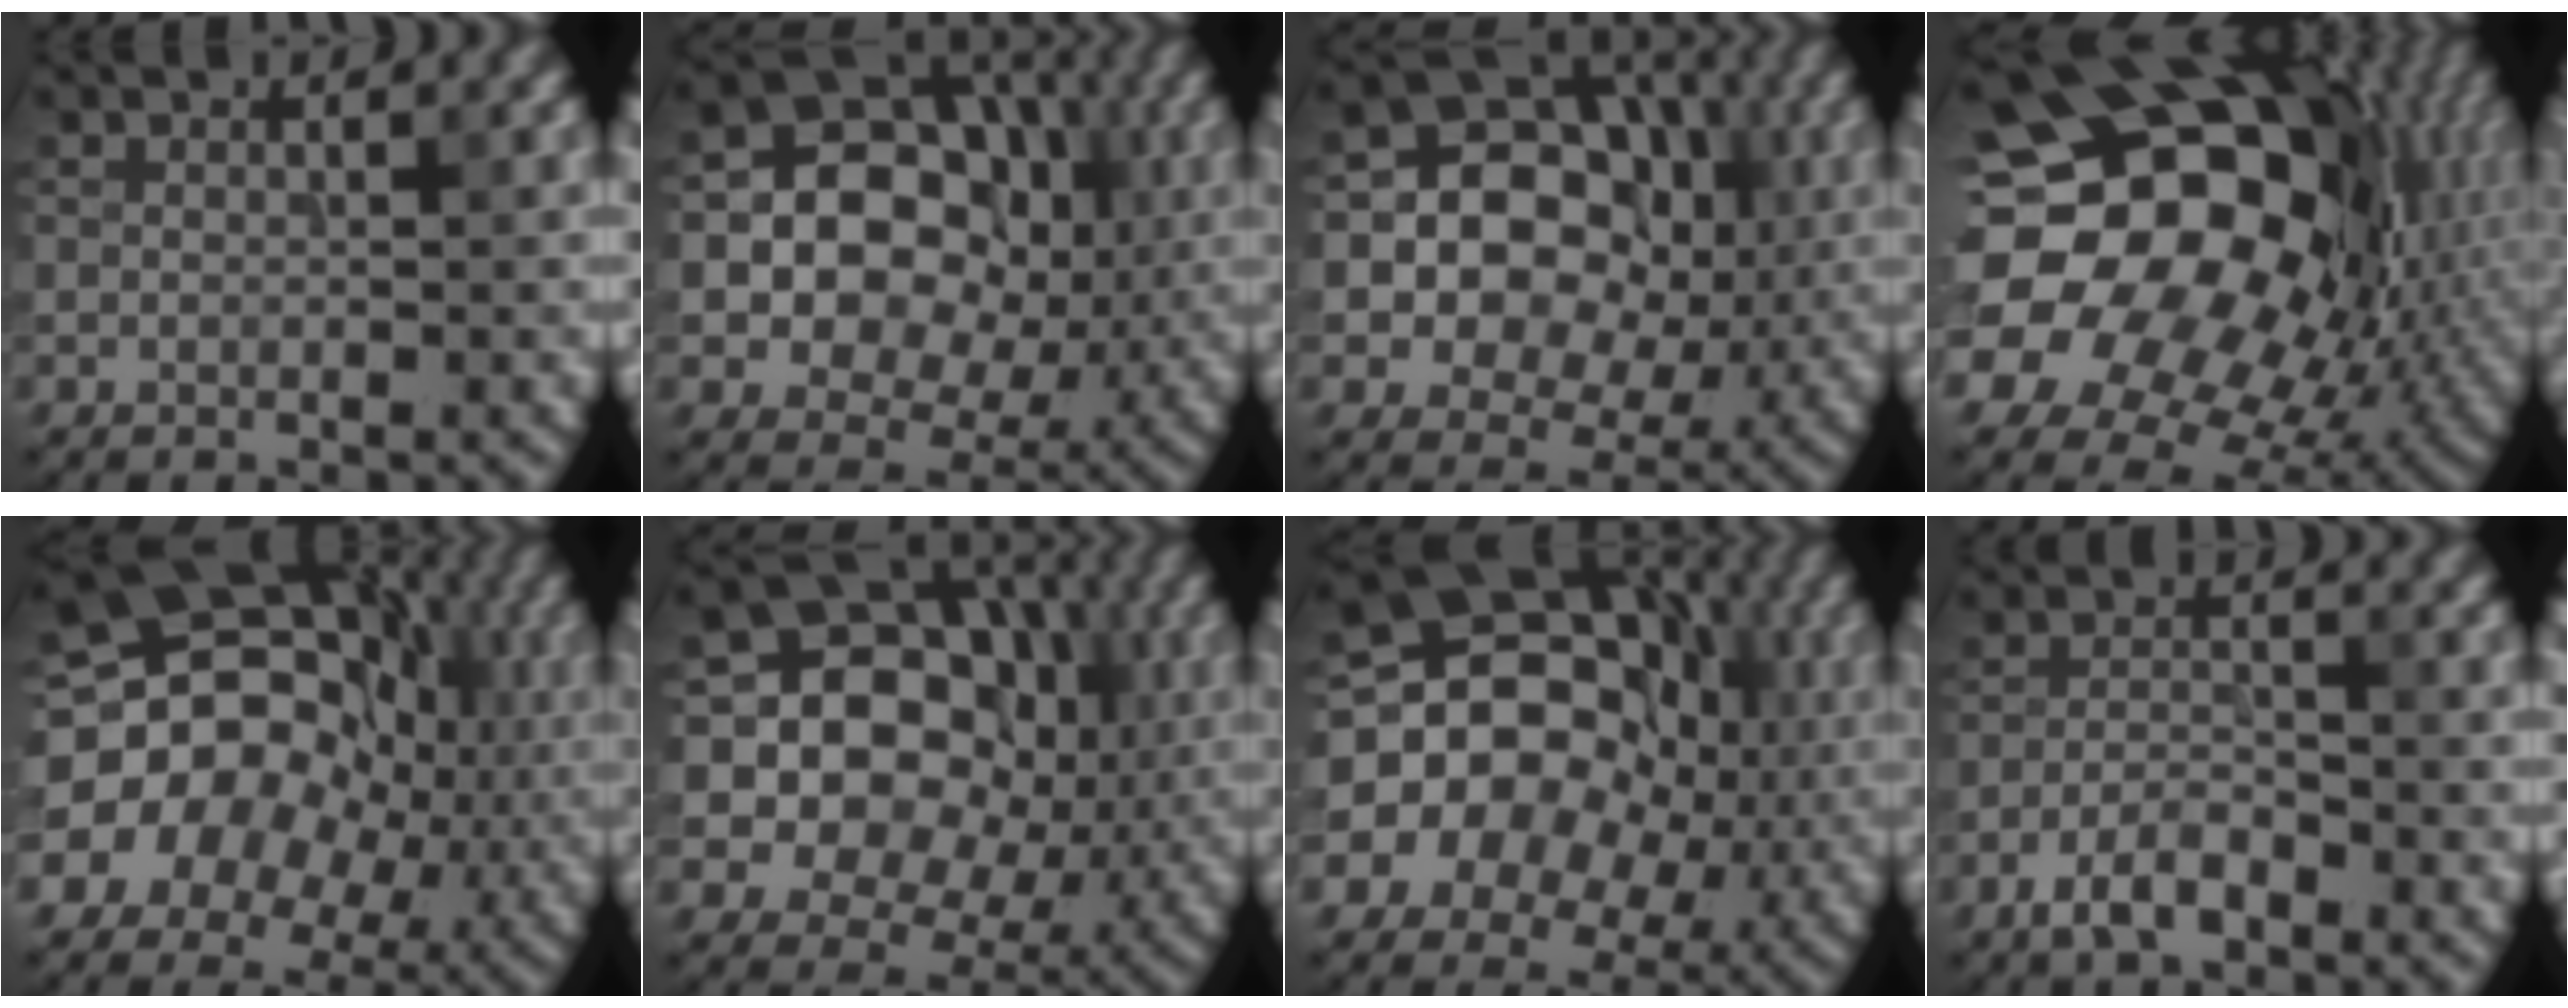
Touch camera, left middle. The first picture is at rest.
{"total": 10.3, "force": [0.2, 8.5, 5.9], "torque": [-0.070, 0.004, -0.012]}
{"total": 11.4, "force": [0.4, 9.8, 5.9], "torque": [-0.076, 0.011, -0.014]}
{"total": 21.9, "force": [4.6, 16.8, 13.3], "torque": [-0.241, 0.026, 0.076]}
{"total": 16.2, "force": [-0.6, 13.8, 8.5], "torque": [-0.142, 0.003, -0.035]}
{"total": 14.4, "force": [1.6, 12.4, 7.1], "torque": [-0.143, 0.037, 0.011]}
{"total": 13.6, "force": [-0.4, 11.4, 7.3], "torque": [-0.118, 0.004, -0.033]}
{"total": 3.1, "force": [-2.1, 1.0, 2.0], "torque": [-0.041, 0.005, -0.048]}